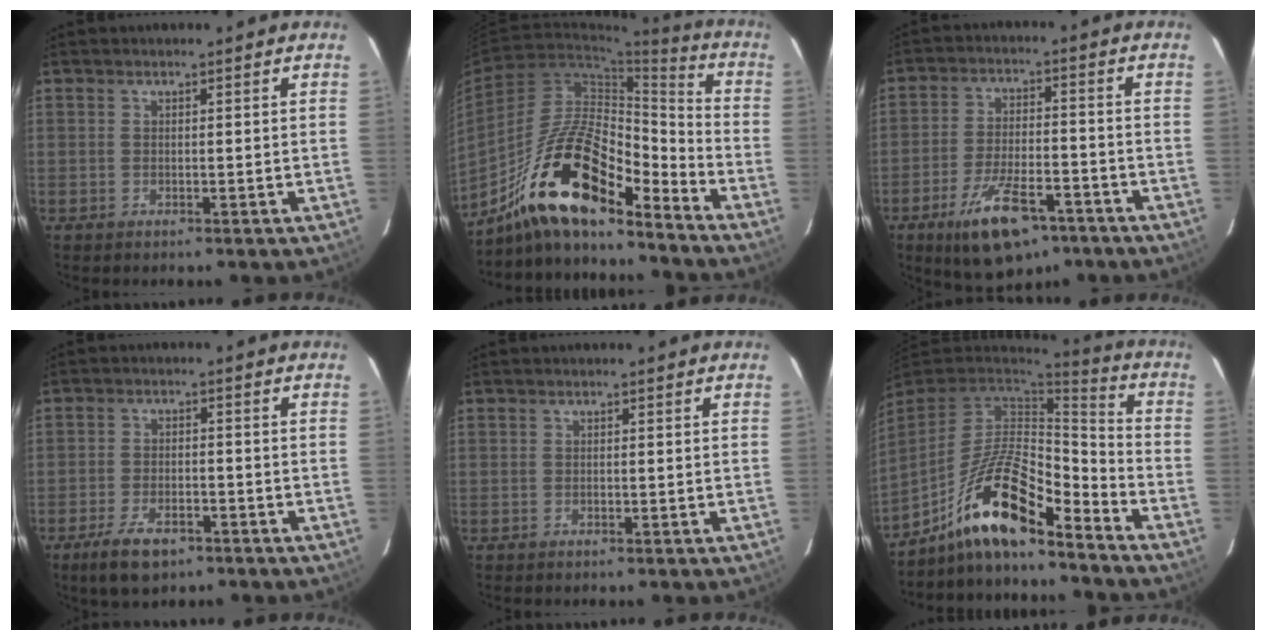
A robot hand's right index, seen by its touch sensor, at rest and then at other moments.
{"total": 16.0, "force": [-11.7, 4.3, 10.1], "torque": [-0.174, 0.027, -0.204]}
{"total": 11.6, "force": [-7.0, 4.2, 8.2], "torque": [-0.152, -0.009, -0.113]}
{"total": 6.4, "force": [-4.2, 2.6, 4.0], "torque": [-0.084, -0.006, -0.069]}
{"total": 0.0}
{"total": 15.0, "force": [-11.1, 2.8, 9.7], "torque": [-0.180, 0.019, -0.199]}